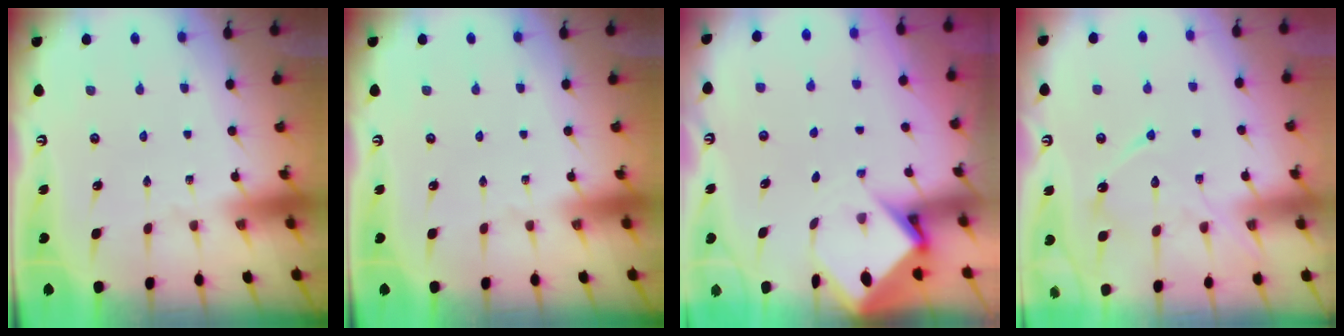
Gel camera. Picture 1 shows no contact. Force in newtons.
{"total": 0.0}
{"total": 4.8, "press": 4.8, "slide": 0.3}
{"total": 12.4, "press": 12.4, "slide": 0.9}